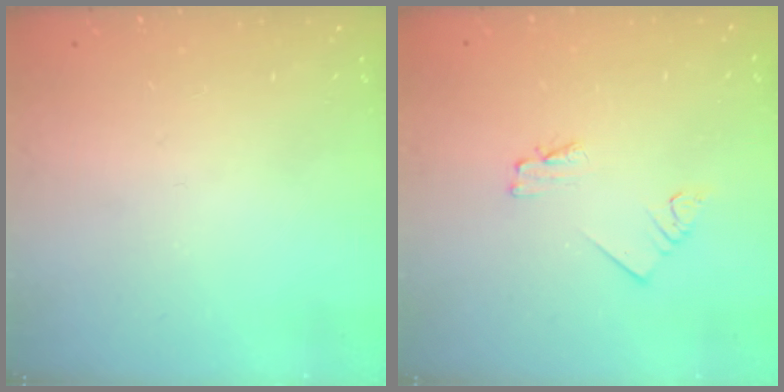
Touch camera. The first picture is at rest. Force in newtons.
{"total": 1.6, "press": 1.5, "slide": 0.2}